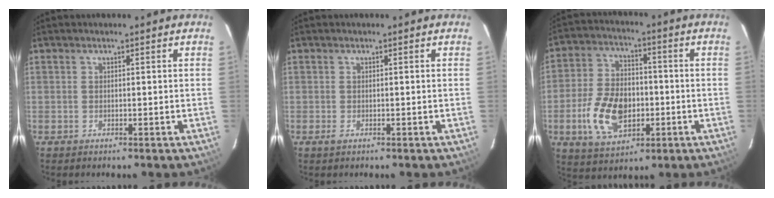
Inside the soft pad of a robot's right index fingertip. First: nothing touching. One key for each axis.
{"total": 0.7, "fx": -0.3, "fy": 0.2, "fz": 0.5, "tx": -0.011, "ty": 0.000, "tz": -0.005}
{"total": 14.2, "fx": -3.8, "fy": 9.0, "fz": 10.3, "tx": -0.218, "ty": 0.007, "tz": -0.056}